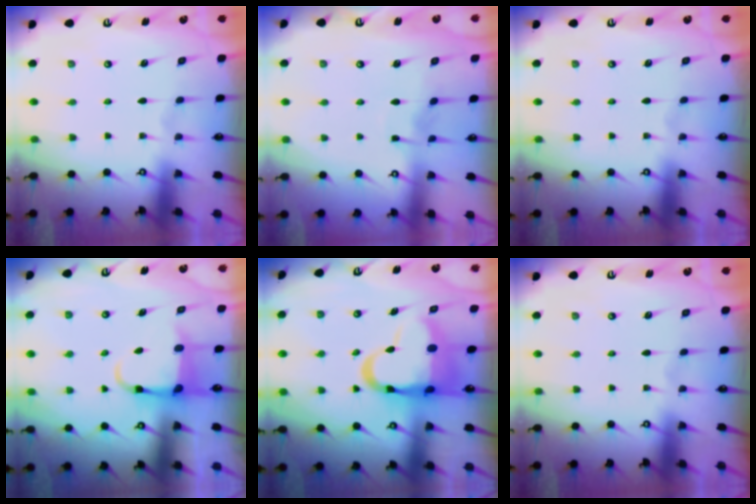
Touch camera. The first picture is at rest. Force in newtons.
{"total": 3.1, "press": 3.1, "slide": 0.3}
{"total": 0.0}
{"total": 4.2, "press": 4.1, "slide": 0.7}
{"total": 13.9, "press": 13.3, "slide": 4.0}
{"total": 0.0}